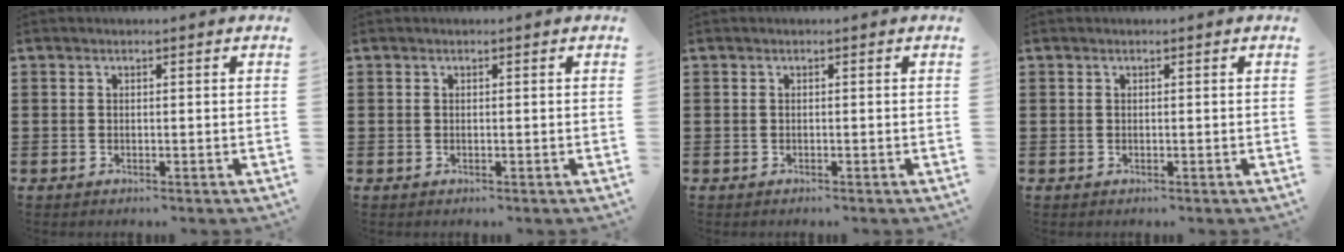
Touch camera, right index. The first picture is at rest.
{"total": 0.0}
{"total": 0.0}
{"total": 0.0}